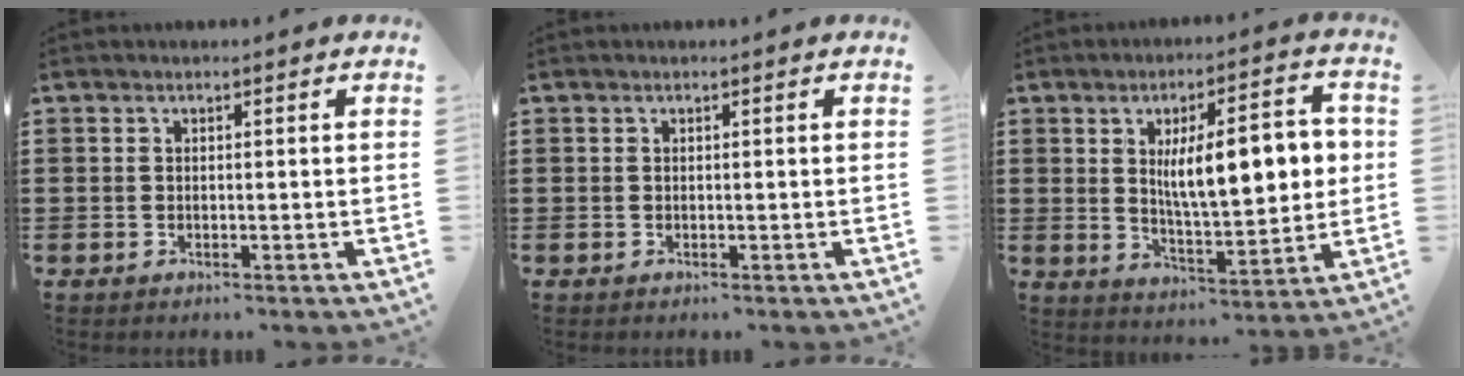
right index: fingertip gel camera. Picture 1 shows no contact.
{"total": 0.0}
{"total": 11.3, "force": [2.0, 3.5, 10.5], "torque": [-0.173, 0.002, 0.028]}